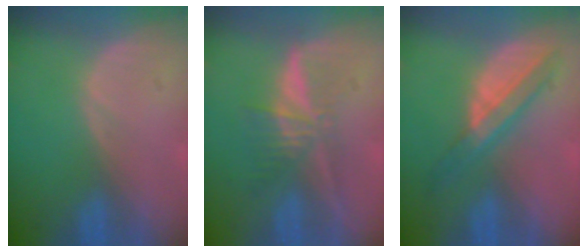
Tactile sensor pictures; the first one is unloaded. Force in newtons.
{"total": 5.5, "press": 5.2, "slide": 1.7}
{"total": 5.7, "press": 5.6, "slide": 1.4}